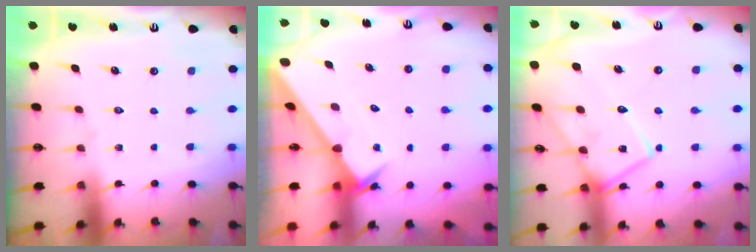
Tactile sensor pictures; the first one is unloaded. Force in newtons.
{"total": 2.9, "press": 2.9, "slide": 0.1}
{"total": 13.5, "press": 13.5, "slide": 0.8}